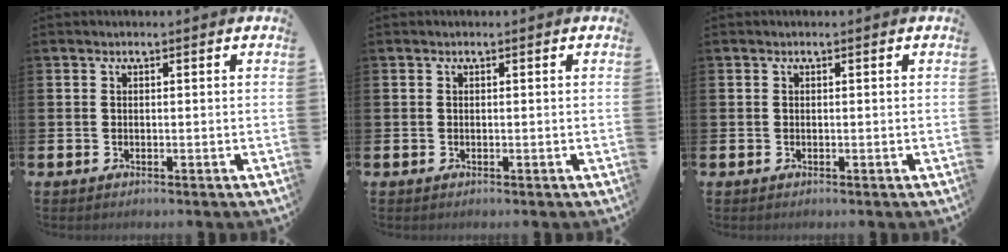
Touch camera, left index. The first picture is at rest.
{"total": 0.0}
{"total": 0.0}